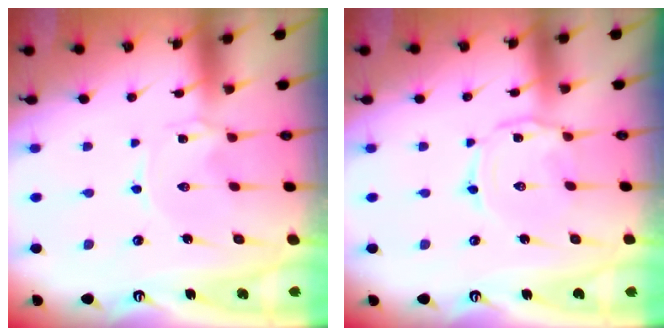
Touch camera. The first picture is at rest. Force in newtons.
{"total": 3.0, "press": 2.9, "slide": 0.4}